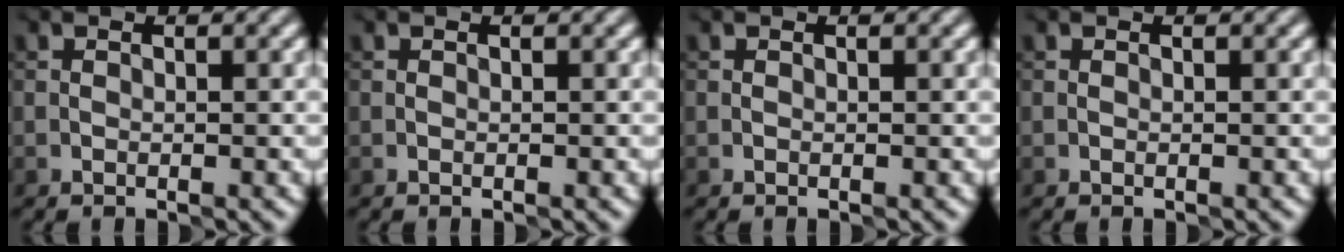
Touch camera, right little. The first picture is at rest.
{"total": 0.0}
{"total": 0.0}
{"total": 0.0}